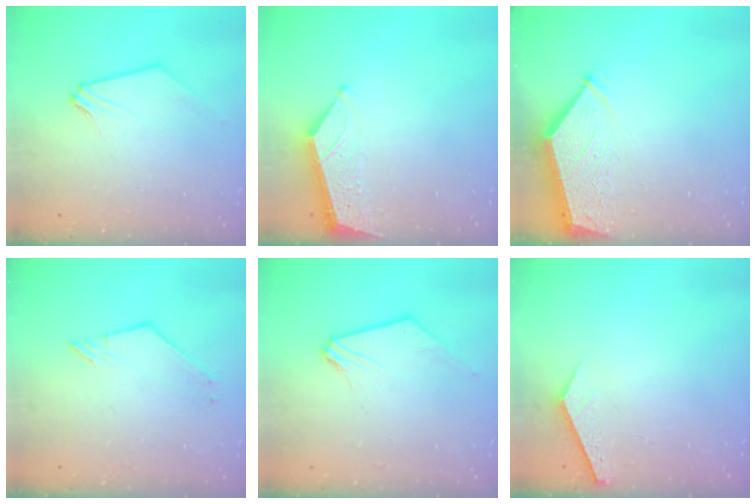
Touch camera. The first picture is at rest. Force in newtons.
{"total": 5.6, "press": 5.6, "slide": 0.5}
{"total": 2.9, "press": 2.9, "slide": 0.4}
{"total": 2.2, "press": 2.2, "slide": 0.4}
{"total": 0.9, "press": 0.8, "slide": 0.2}
{"total": 2.7, "press": 2.7, "slide": 0.3}